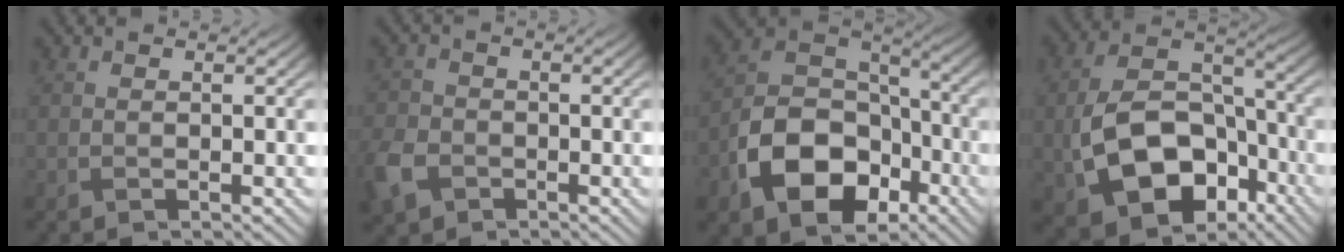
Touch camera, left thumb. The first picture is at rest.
{"total": 5.3, "force": [-2.7, 3.8, 2.5], "torque": [-0.074, -0.010, -0.063]}
{"total": 12.8, "force": [-5.7, 8.5, 7.8], "torque": [-0.163, -0.022, -0.115]}
{"total": 14.0, "force": [-4.8, 9.2, 9.4], "torque": [-0.196, -0.030, -0.082]}